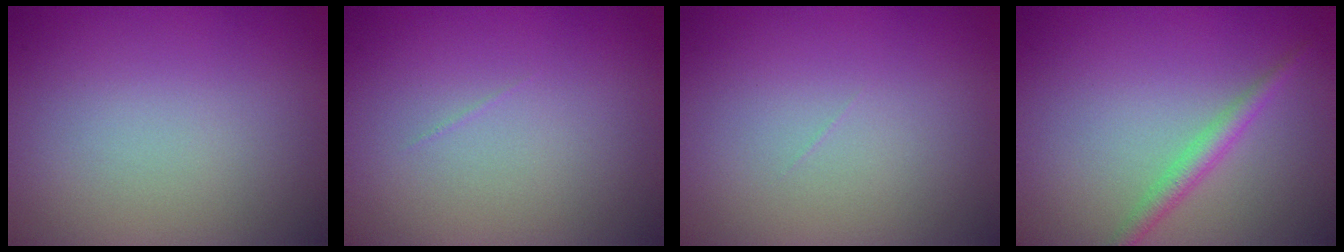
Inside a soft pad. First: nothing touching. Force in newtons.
{"total": 0.0}
{"total": 0.0}
{"total": 1.9, "press": 1.9, "slide": 0.0}